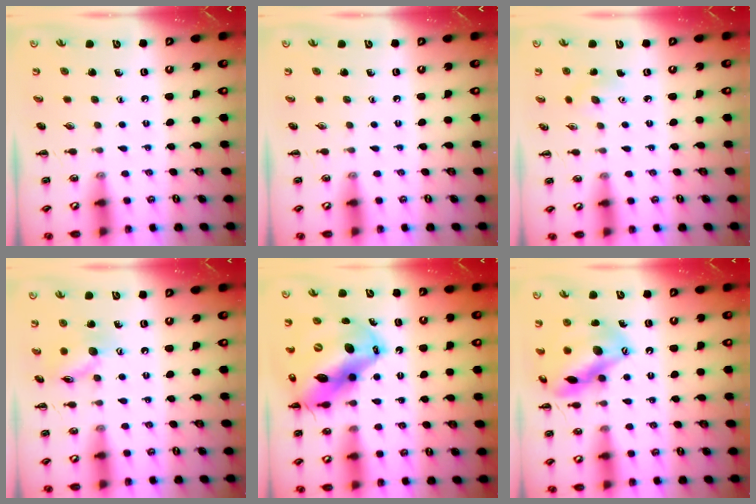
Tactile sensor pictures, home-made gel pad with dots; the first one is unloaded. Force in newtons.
{"total": 0.0}
{"total": 3.8, "press": 3.7, "slide": 0.8}
{"total": 9.8, "press": 9.8, "slide": 0.5}
{"total": 19.8, "press": 18.9, "slide": 5.6}
{"total": 16.8, "press": 16.8, "slide": 1.7}